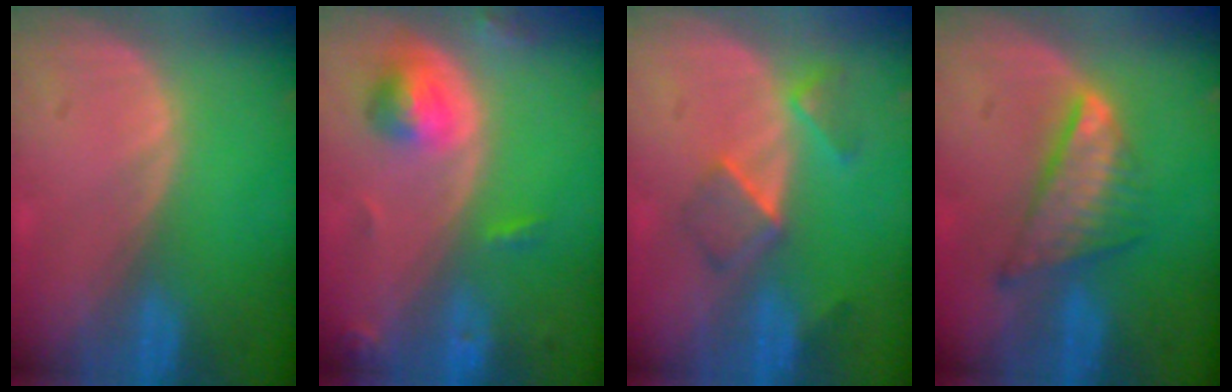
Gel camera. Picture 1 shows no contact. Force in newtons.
{"total": 5.2, "press": 4.9, "slide": 1.8}
{"total": 5.6, "press": 4.9, "slide": 2.7}
{"total": 7.6, "press": 6.6, "slide": 3.7}